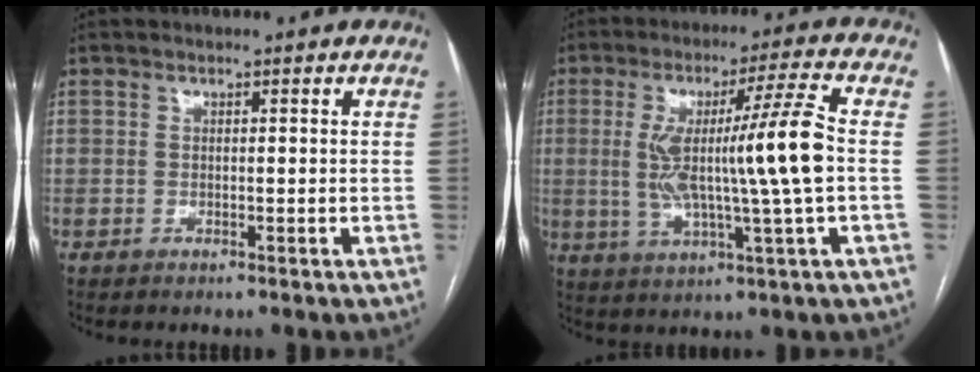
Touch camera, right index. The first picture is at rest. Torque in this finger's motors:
{"motor_torque": [0.73, 0.14, 0.39, 0.18]}